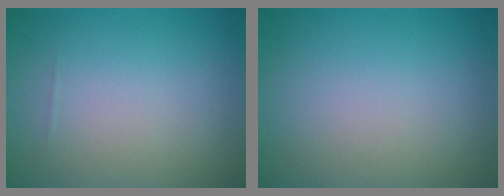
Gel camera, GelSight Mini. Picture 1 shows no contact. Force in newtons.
{"total": 0.0}